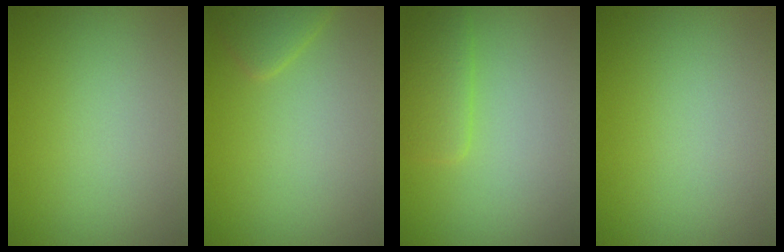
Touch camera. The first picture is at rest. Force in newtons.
{"total": 1.7, "press": 1.7, "slide": 0.2}
{"total": 2.3, "press": 2.3, "slide": 0.2}
{"total": 0.0}